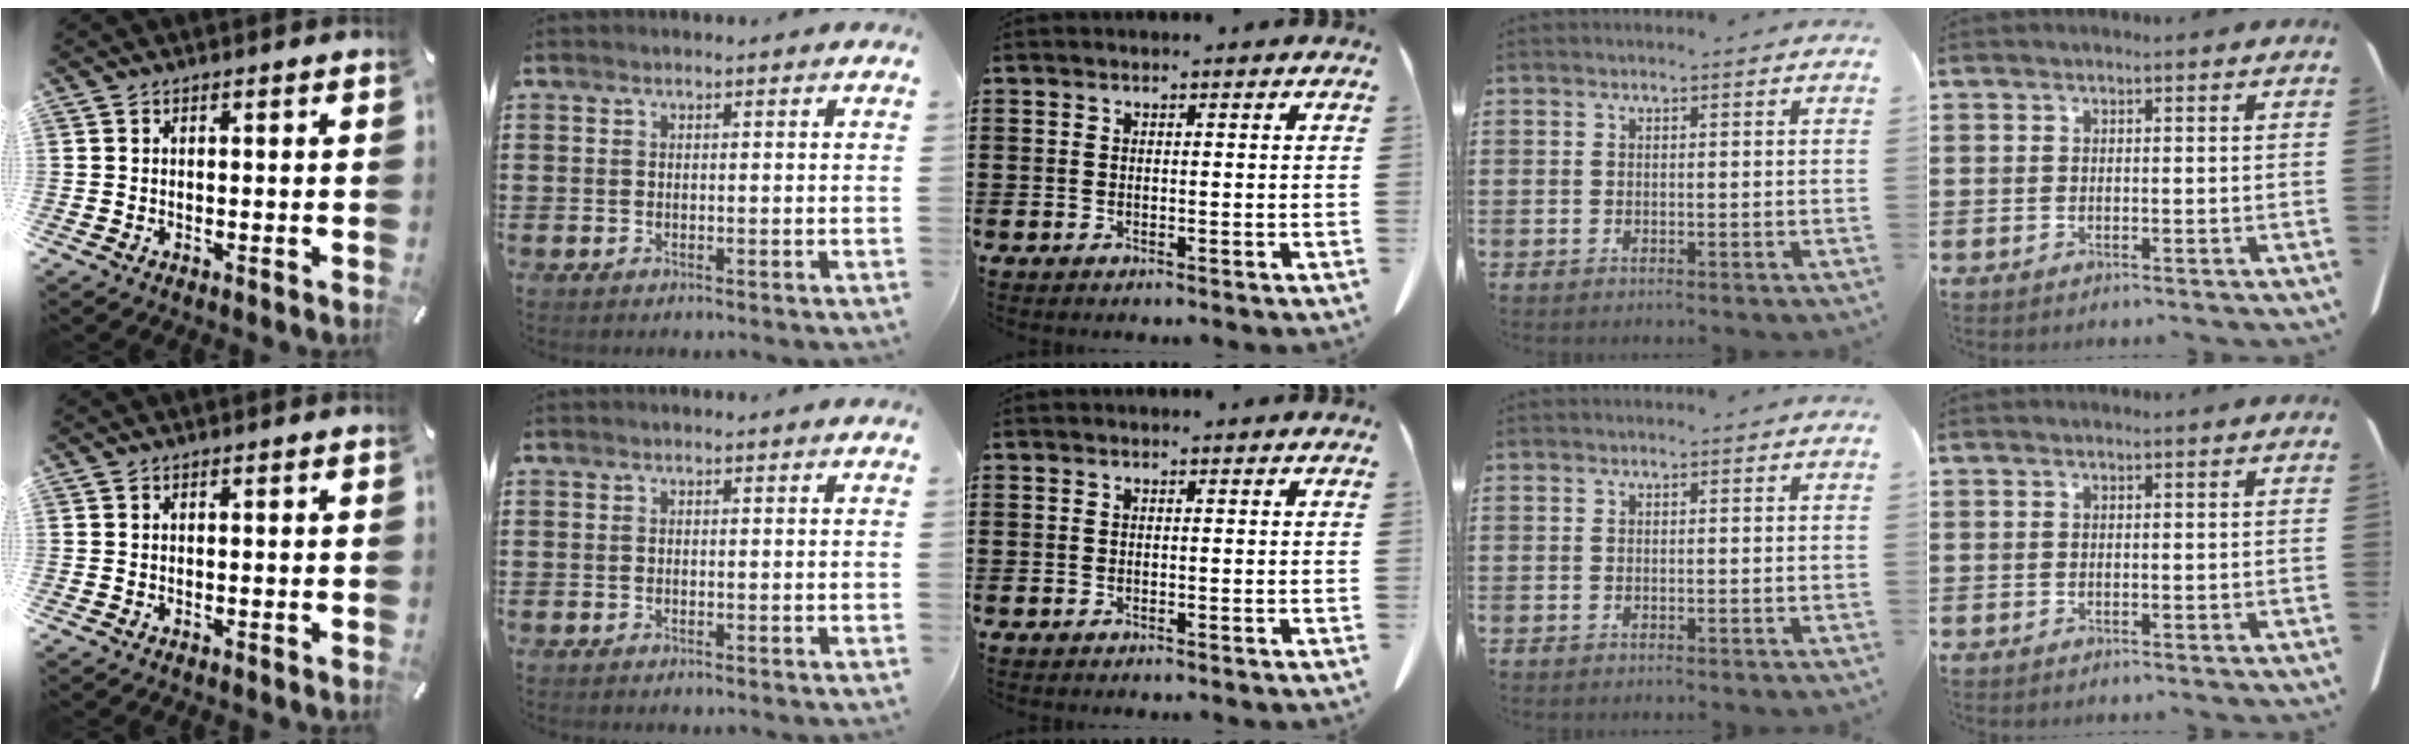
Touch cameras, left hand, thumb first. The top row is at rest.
{}